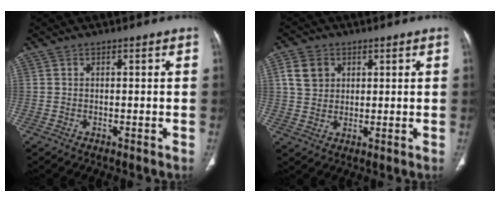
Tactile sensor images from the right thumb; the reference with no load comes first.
{"total": 6.0, "force": [2.1, 4.9, 2.8], "torque": [-0.036, -0.002, 0.040]}